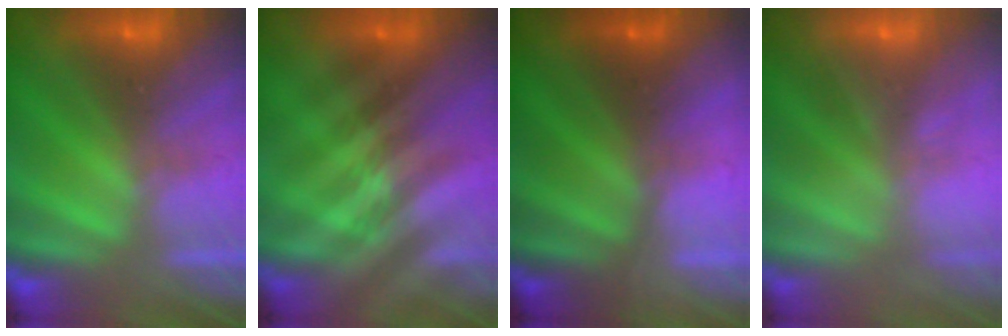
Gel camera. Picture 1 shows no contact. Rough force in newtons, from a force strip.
{"total": 2.4}
{"total": 1.8}
{"total": 2.3}